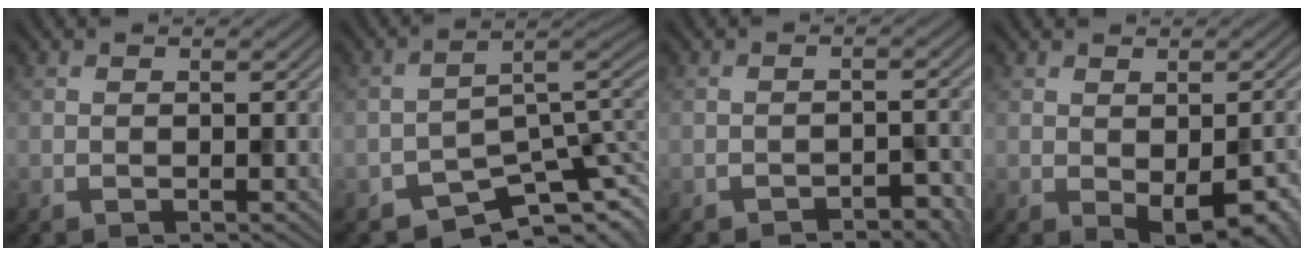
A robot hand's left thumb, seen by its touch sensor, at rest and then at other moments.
{"total": 6.6, "force": [-5.6, 2.4, 2.6], "torque": [-0.024, -0.017, -0.087]}
{"total": 3.3, "force": [-2.9, 0.6, 1.3], "torque": [-0.015, 0.010, -0.033]}
{"total": 5.5, "force": [-1.9, 2.4, 4.6], "torque": [-0.062, -0.017, -0.002]}